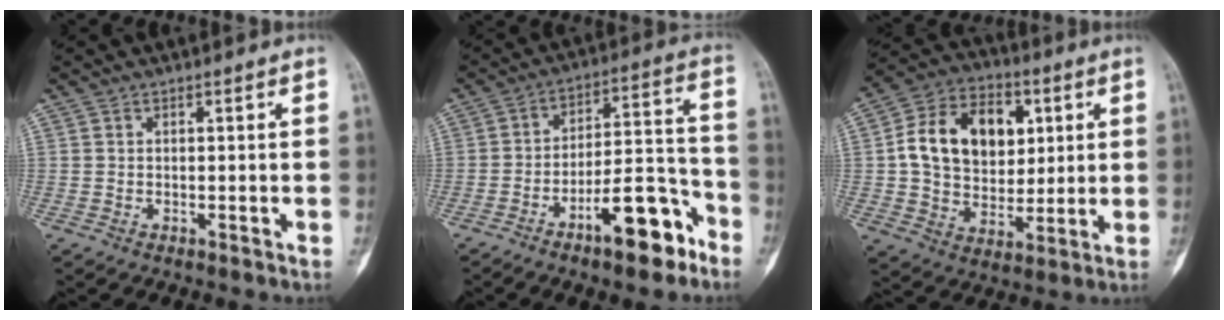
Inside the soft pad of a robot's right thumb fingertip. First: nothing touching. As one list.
[{"total": 14.4, "force": [-8.6, 5.0, 10.4], "torque": [-0.145, 0.080, -0.136]}, {"total": 17.6, "force": [3.5, 12.9, 11.5], "torque": [-0.156, 0.009, 0.058]}]